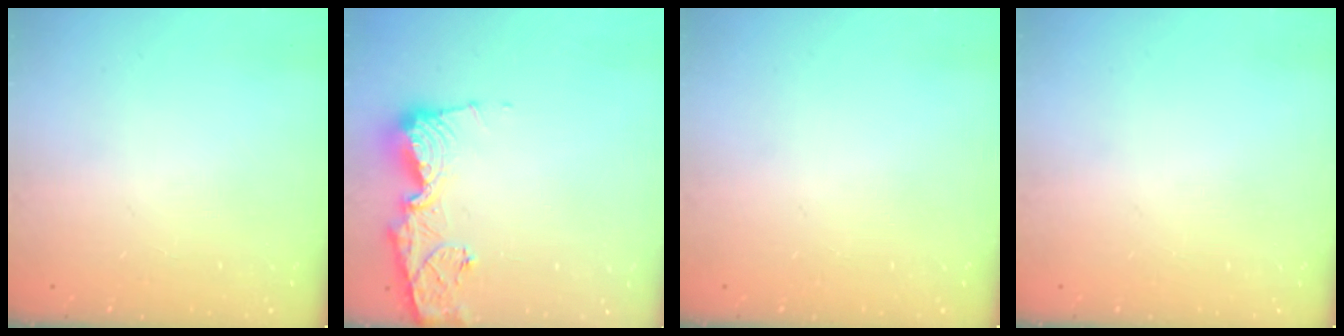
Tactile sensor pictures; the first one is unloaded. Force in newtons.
{"total": 11.2, "press": 11.2, "slide": 1.3}
{"total": 0.0}
{"total": 0.0}